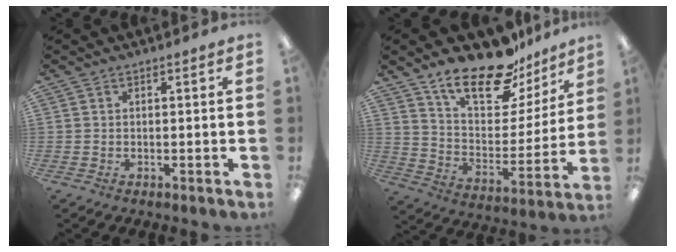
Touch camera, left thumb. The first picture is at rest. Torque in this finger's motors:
{"motor_torque": [0.28, 0.27, 1.40, -1.38, 0.26]}